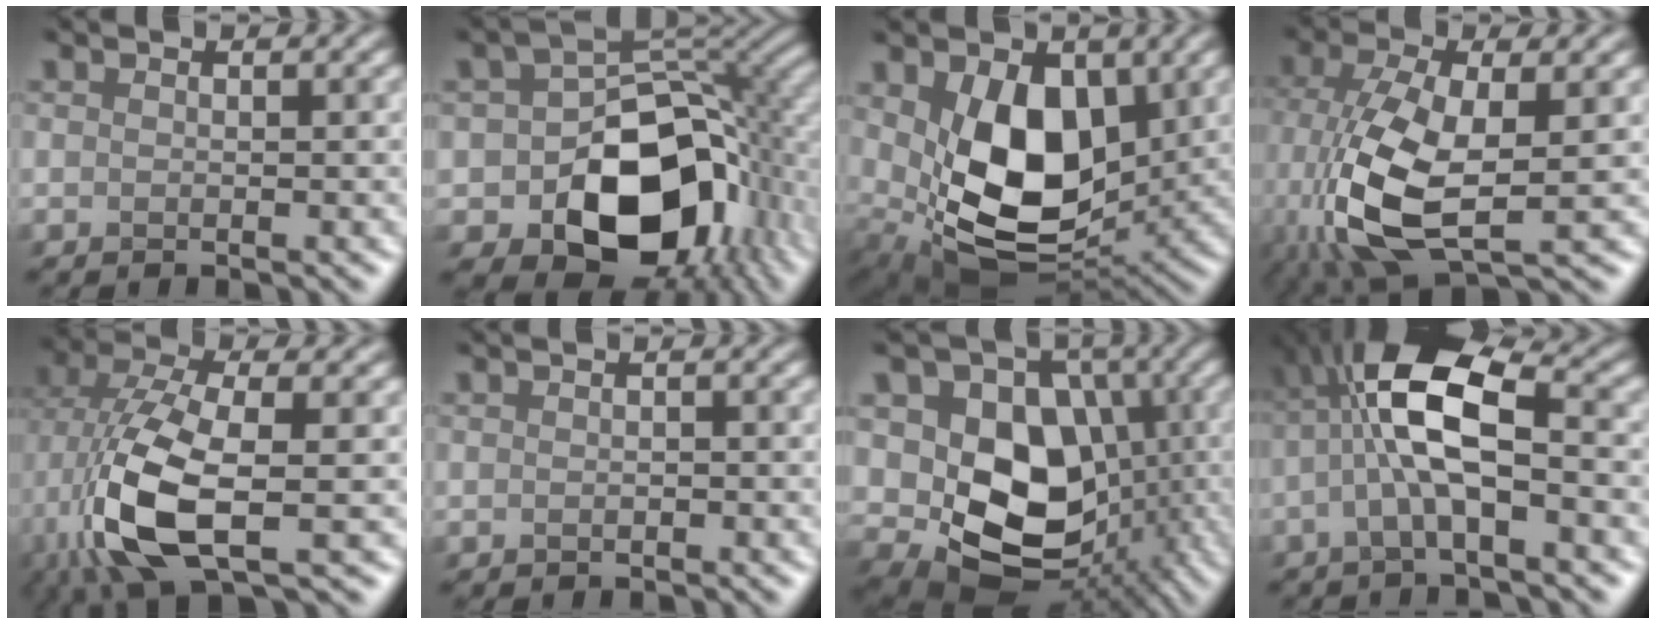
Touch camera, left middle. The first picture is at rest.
{"total": 13.8, "force": [-4.5, 8.9, 9.5], "torque": [-0.128, -0.015, -0.073]}
{"total": 9.2, "force": [1.1, 5.7, 7.1], "torque": [-0.142, -0.024, 0.030]}
{"total": 9.8, "force": [-1.5, 4.4, 8.6], "torque": [-0.208, -0.012, -0.031]}
{"total": 9.4, "force": [-1.6, 3.9, 8.4], "torque": [-0.202, -0.004, -0.037]}
{"total": 0.0}
{"total": 12.2, "force": [-0.7, 9.6, 7.6], "torque": [-0.124, -0.020, -0.013]}
{"total": 7.3, "force": [-0.5, 2.3, 6.9], "torque": [-0.146, 0.023, -0.017]}